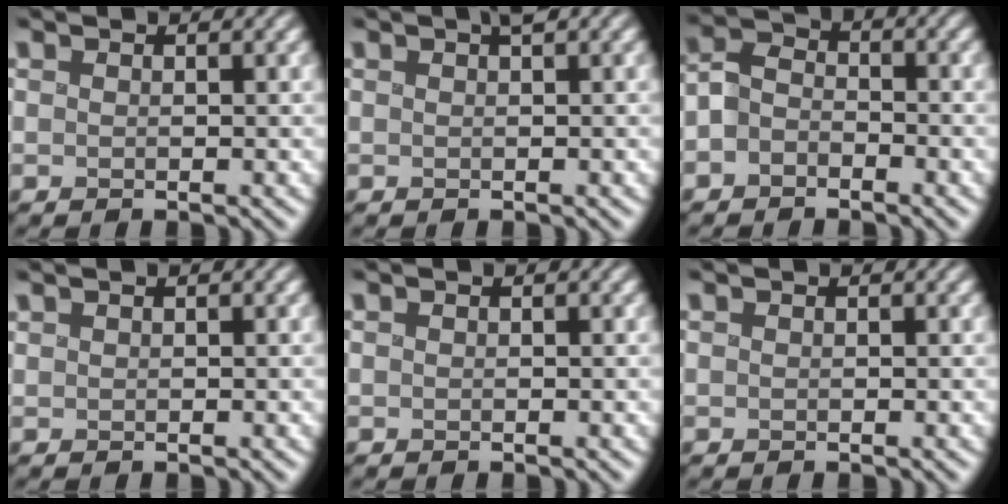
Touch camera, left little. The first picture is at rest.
{"total": 1.2, "force": [0.5, 0.3, 1.0], "torque": [-0.010, 0.003, 0.006]}
{"total": 3.2, "force": [-2.0, 2.2, 1.4], "torque": [-0.018, 0.008, -0.048]}
{"total": 0.0}
{"total": 0.0}
{"total": 0.0}